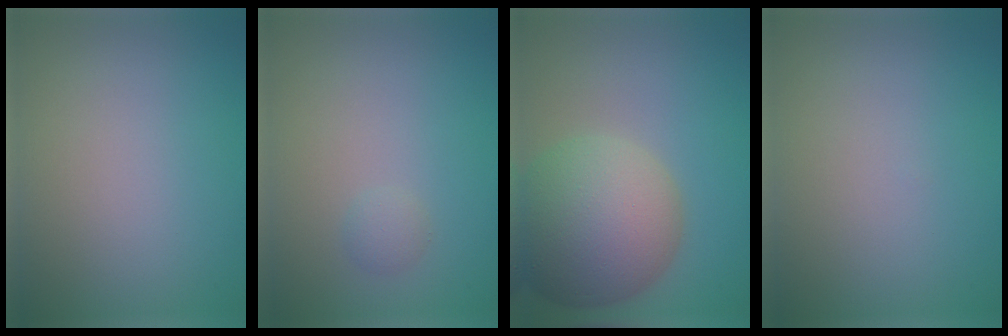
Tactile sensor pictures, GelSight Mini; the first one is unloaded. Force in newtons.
{"total": 0.8, "press": 0.8, "slide": 0.1}
{"total": 10.7, "press": 10.7, "slide": 0.9}
{"total": 0.0}